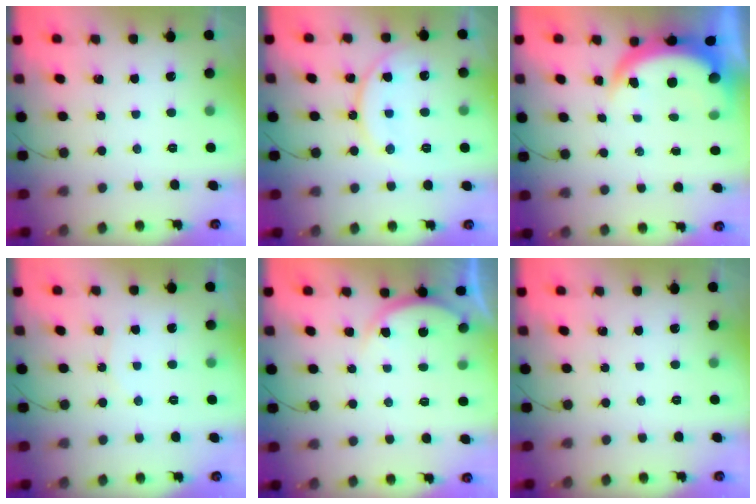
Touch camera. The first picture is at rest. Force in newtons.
{"total": 12.2, "press": 12.1, "slide": 0.9}
{"total": 7.0, "press": 6.9, "slide": 0.7}
{"total": 4.4, "press": 4.4, "slide": 0.4}
{"total": 4.6, "press": 4.5, "slide": 0.4}
{"total": 0.0}